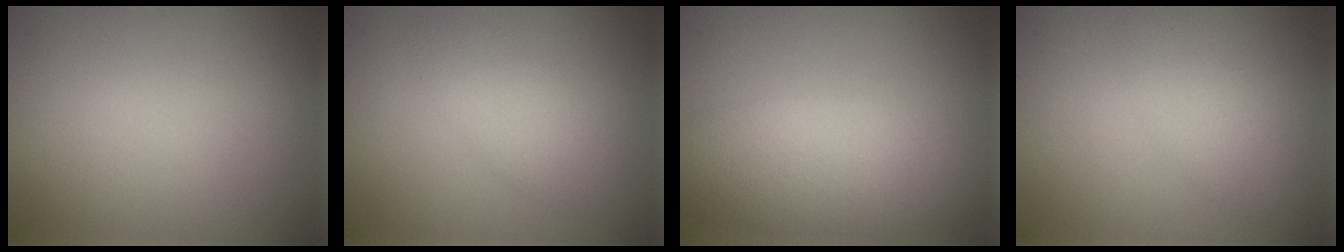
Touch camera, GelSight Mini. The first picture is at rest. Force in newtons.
{"total": 3.0, "press": 3.0, "slide": 0.0}
{"total": 7.4, "press": 7.4, "slide": 0.3}
{"total": 2.5, "press": 2.5, "slide": 0.1}